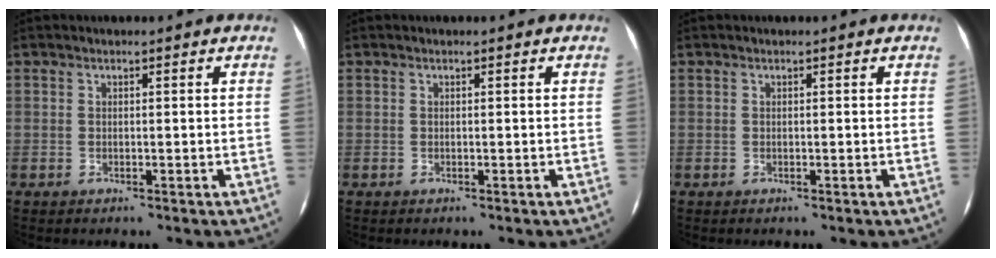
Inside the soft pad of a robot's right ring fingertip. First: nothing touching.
{"total": 0.0}
{"total": 0.0}